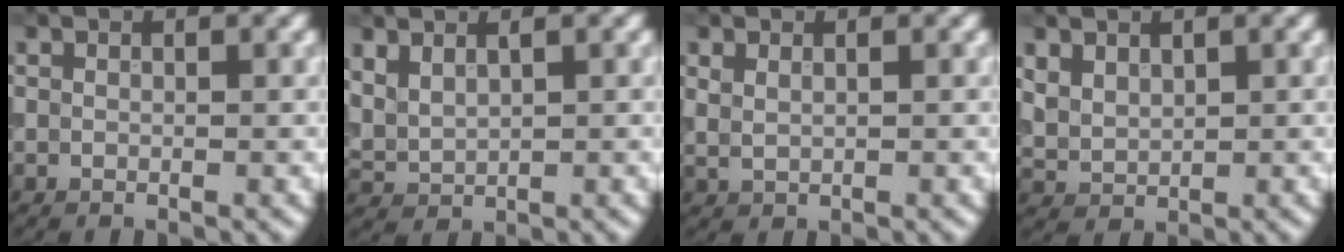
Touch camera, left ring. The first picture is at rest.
{"total": 2.0, "force": [1.2, 1.1, 1.2], "torque": [-0.035, 0.000, 0.030]}
{"total": 1.1, "force": [0.6, 0.6, 0.7], "torque": [-0.020, -0.002, 0.016]}
{"total": 2.3, "force": [1.2, 1.5, 1.1], "torque": [-0.032, -0.004, 0.029]}